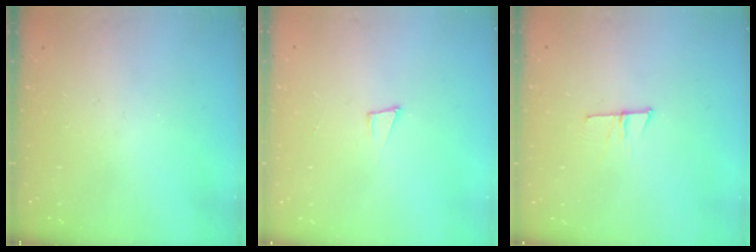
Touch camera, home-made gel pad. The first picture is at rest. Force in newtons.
{"total": 4.8, "press": 3.6, "slide": 3.2}
{"total": 6.0, "press": 5.9, "slide": 1.0}